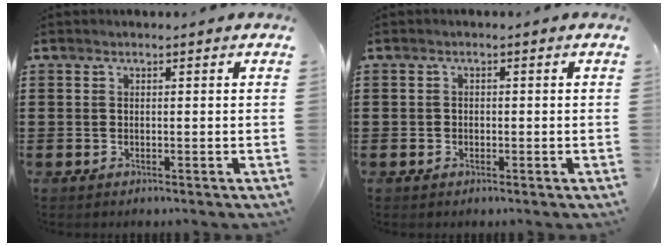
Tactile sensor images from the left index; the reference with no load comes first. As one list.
[{"total": 0.8, "force": [-0.3, 0.7, 0.2], "torque": [-0.007, 0.003, -0.007]}]